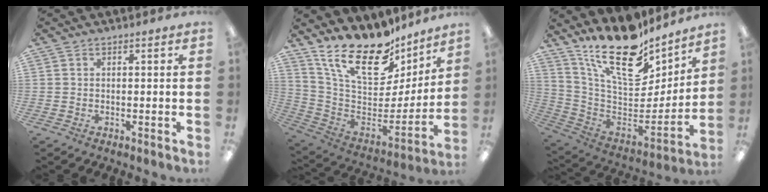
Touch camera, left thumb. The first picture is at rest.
{"total": 23.0, "force": [17.0, 9.9, 11.9], "torque": [-0.202, -0.123, 0.298]}
{"total": 22.1, "force": [16.5, 8.6, 11.9], "torque": [-0.198, -0.122, 0.288]}